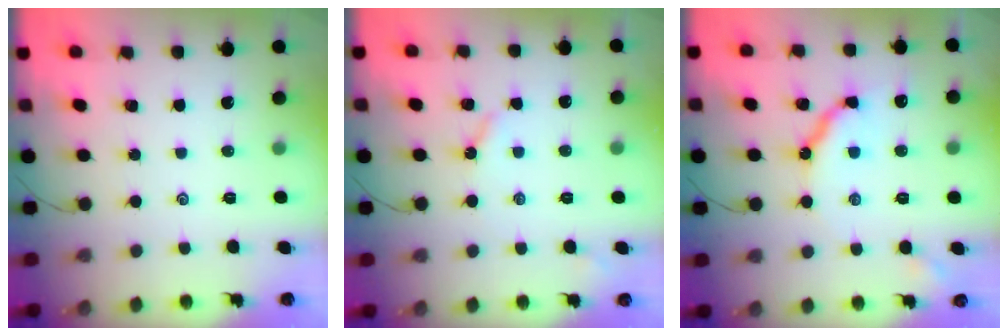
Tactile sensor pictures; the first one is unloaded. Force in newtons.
{"total": 3.0, "press": 2.9, "slide": 0.6}
{"total": 9.7, "press": 9.6, "slide": 1.0}